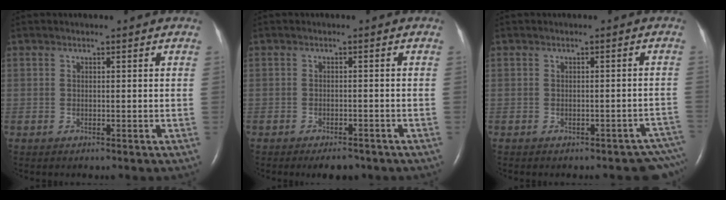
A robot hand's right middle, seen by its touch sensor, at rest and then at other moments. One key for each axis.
{"total": 3.4, "fx": -2.7, "fy": 1.3, "fz": 1.7, "tx": -0.022, "ty": -0.003, "tz": -0.034}
{"total": 6.5, "fx": -5.6, "fy": 2.8, "fz": 1.6, "tx": 0.006, "ty": 0.017, "tz": -0.058}